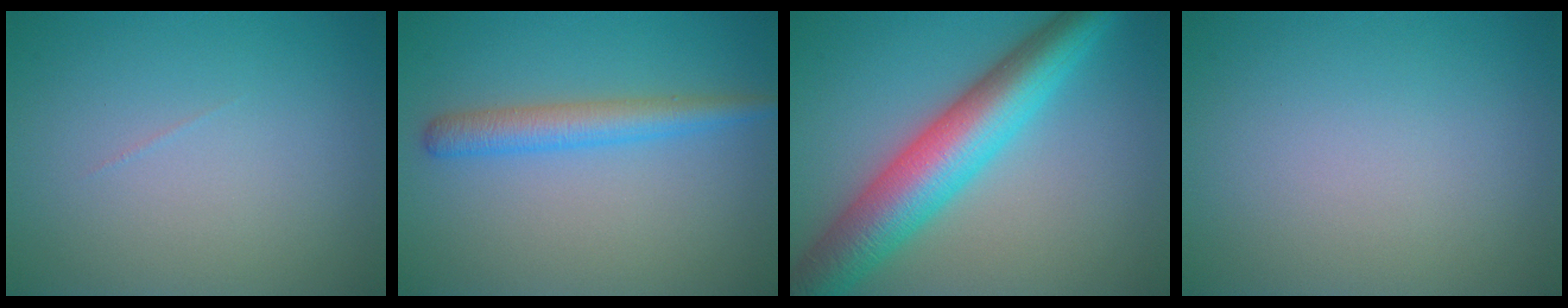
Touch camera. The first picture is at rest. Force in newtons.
{"total": 3.2, "press": 3.2, "slide": 0.1}
{"total": 9.2, "press": 9.2, "slide": 0.3}
{"total": 0.0}